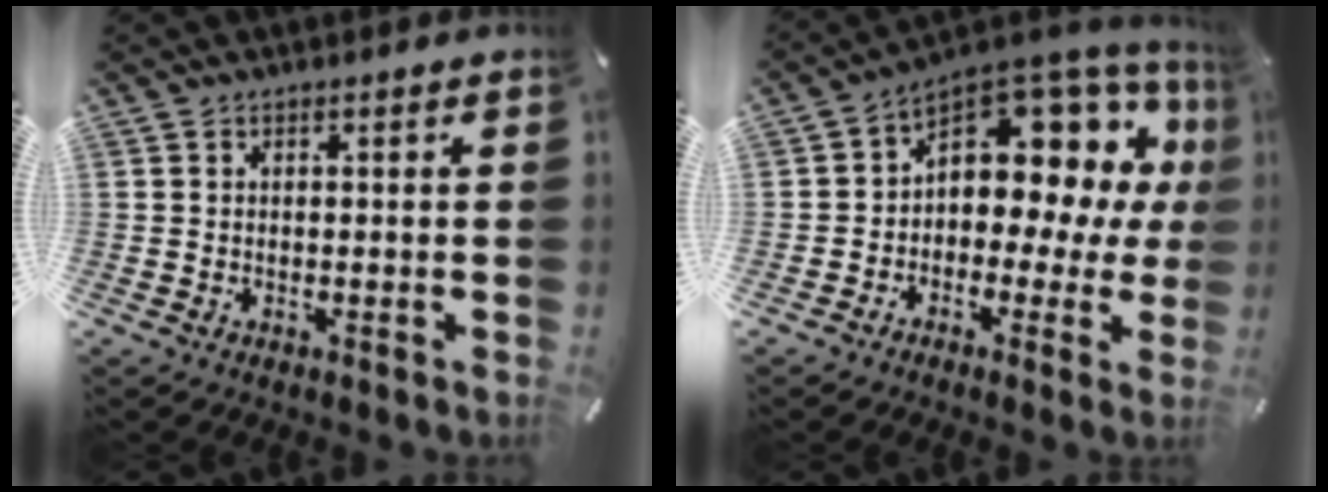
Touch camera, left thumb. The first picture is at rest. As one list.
[{"total": 10.6, "force": [5.3, 6.9, 6.2], "torque": [-0.076, -0.070, 0.087]}]